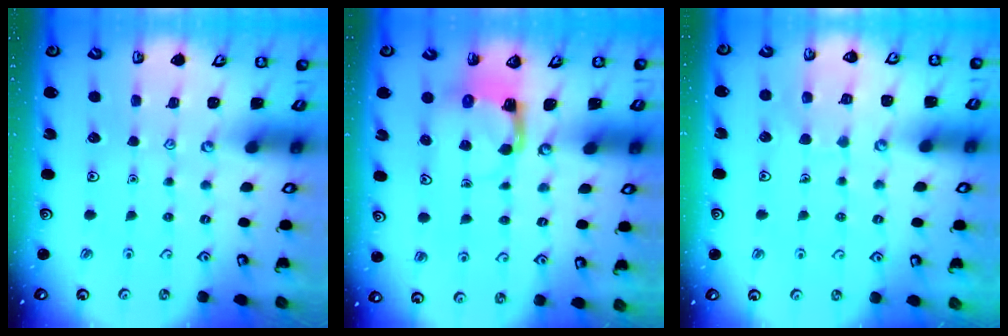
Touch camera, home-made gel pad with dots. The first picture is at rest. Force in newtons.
{"total": 3.9, "press": 3.8, "slide": 0.7}
{"total": 6.0, "press": 5.9, "slide": 0.5}